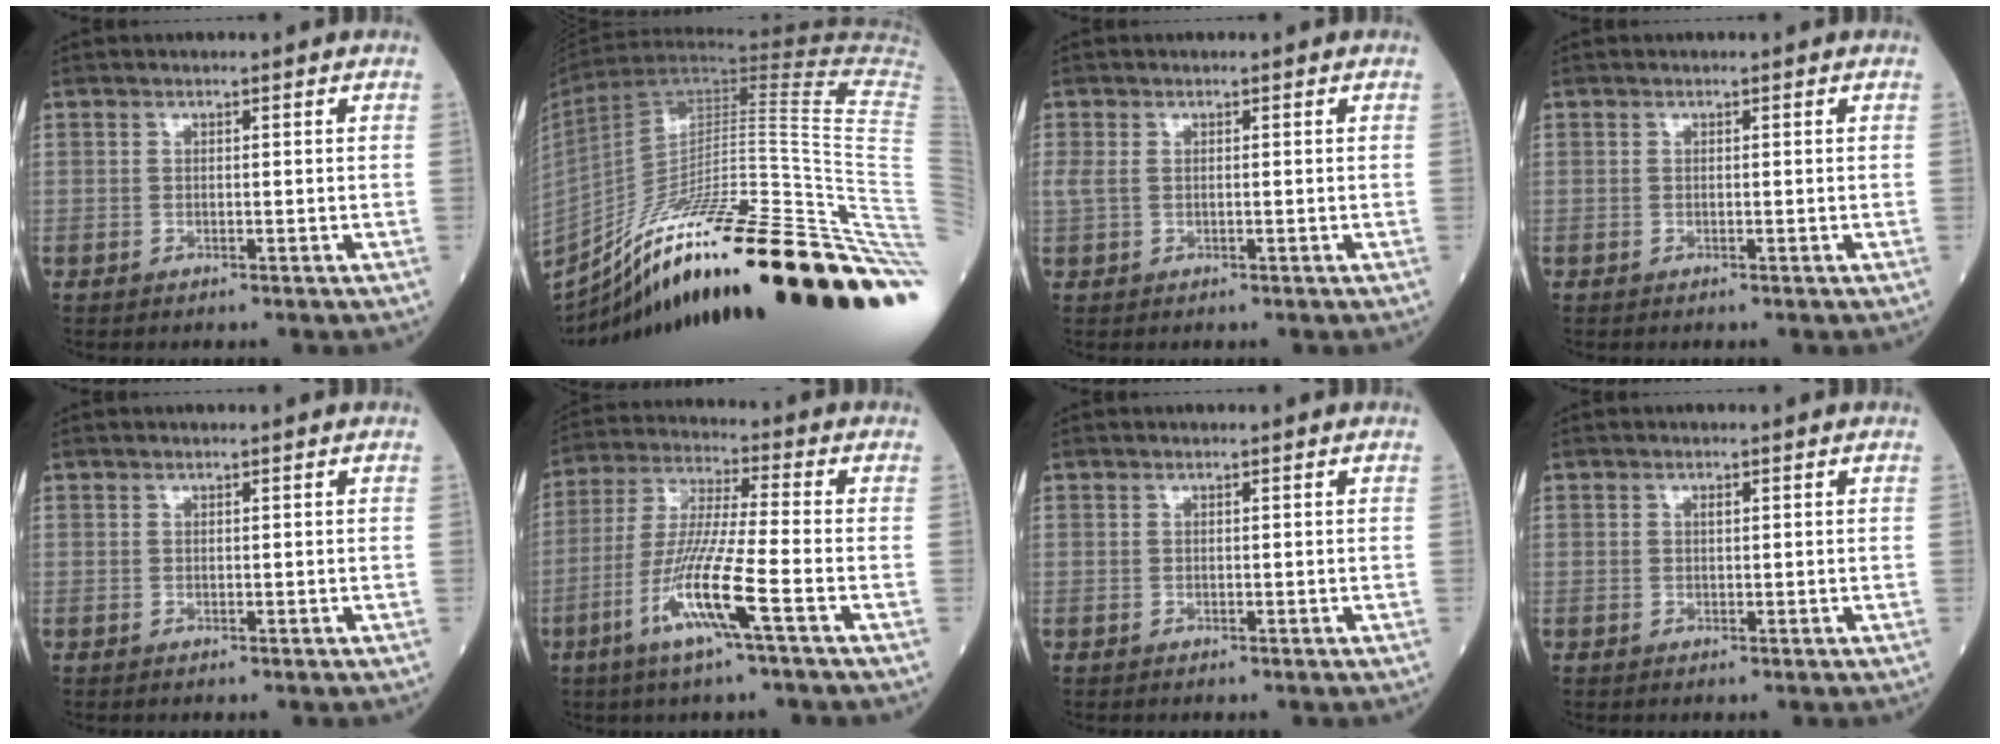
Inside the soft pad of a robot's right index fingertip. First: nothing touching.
{"total": 35.9, "force": [-20.0, -1.2, 29.8], "torque": [-0.311, -0.008, -0.318]}
{"total": 1.7, "force": [0.3, 1.0, 1.4], "torque": [-0.049, 0.006, 0.011]}
{"total": 0.0}
{"total": 0.0}
{"total": 11.6, "force": [-4.9, -0.5, 10.5], "torque": [-0.213, -0.013, -0.099]}
{"total": 0.0}
{"total": 0.7, "force": [0.3, 0.4, 0.5], "torque": [-0.010, -0.001, 0.004]}